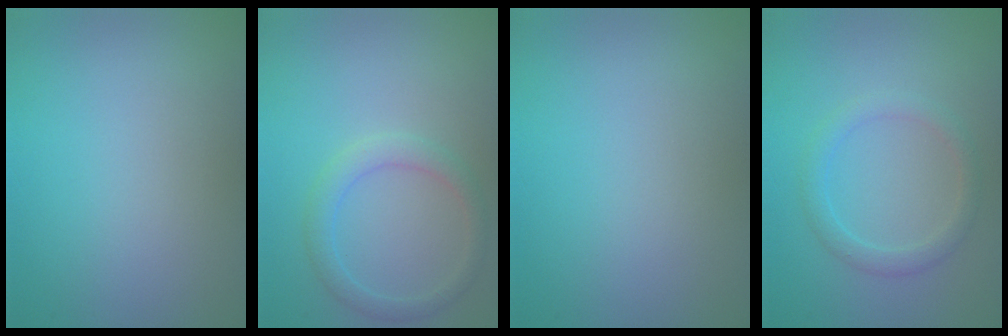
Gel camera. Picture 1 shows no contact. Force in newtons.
{"total": 2.1, "press": 2.0, "slide": 0.3}
{"total": 0.0}
{"total": 1.9, "press": 1.9, "slide": 0.2}